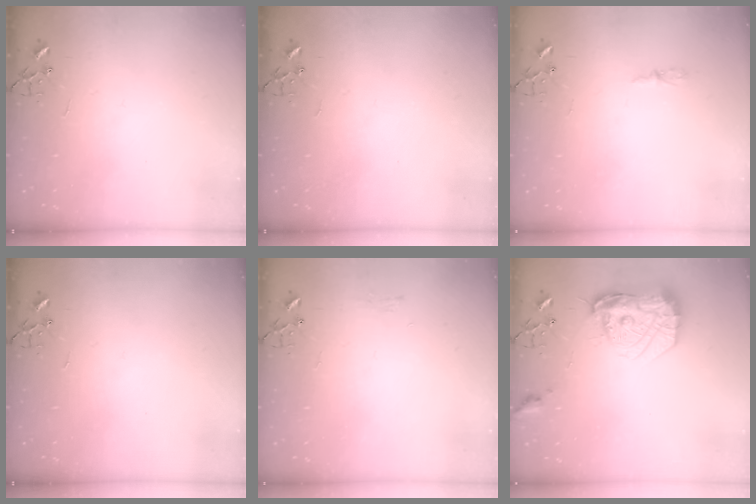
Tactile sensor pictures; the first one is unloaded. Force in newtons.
{"total": 0.0}
{"total": 4.4, "press": 4.3, "slide": 0.5}
{"total": 0.0}
{"total": 6.3, "press": 6.3, "slide": 0.7}
{"total": 18.2, "press": 18.2, "slide": 1.5}